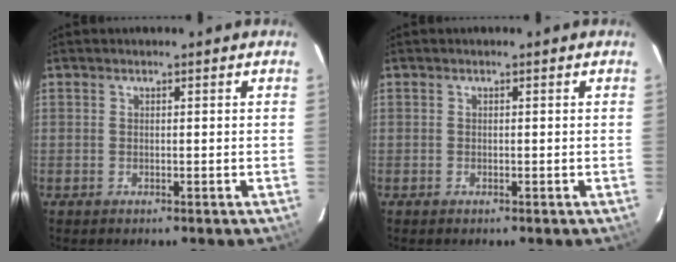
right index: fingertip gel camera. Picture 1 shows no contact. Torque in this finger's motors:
{"motor_torque": [-0.29, -0.14, 0.02, 0.00]}